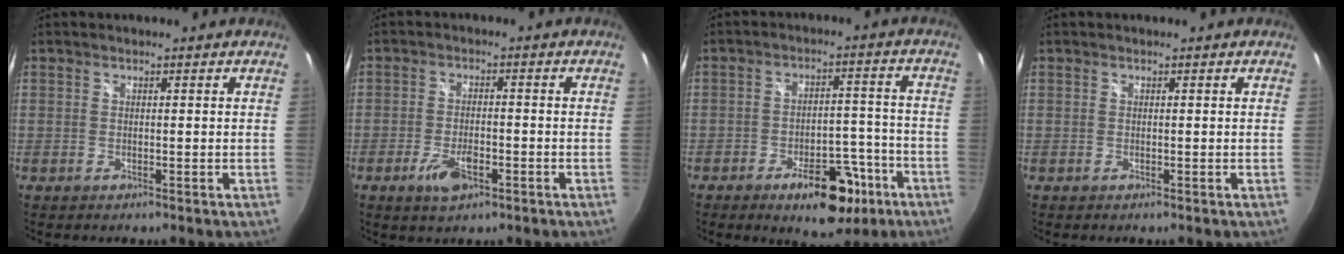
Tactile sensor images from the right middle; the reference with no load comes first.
{"total": 5.5, "force": [-2.9, 2.4, 3.9], "torque": [-0.089, -0.008, -0.050]}
{"total": 12.1, "force": [-7.2, 5.8, 7.8], "torque": [-0.114, 0.018, -0.090]}
{"total": 0.0}